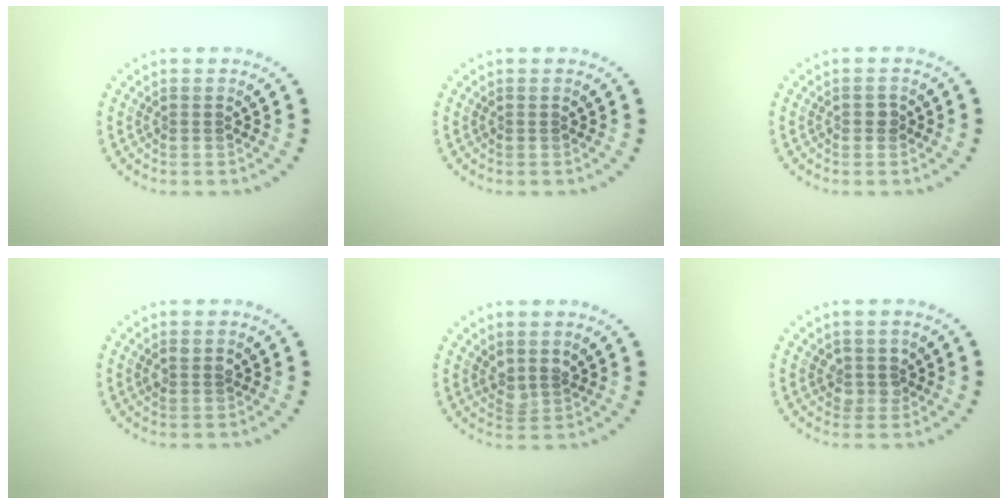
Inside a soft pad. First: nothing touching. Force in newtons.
{"total": 0.0}
{"total": 0.9, "press": 0.9, "slide": 0.1}
{"total": 1.0, "press": 1.0, "slide": 0.2}
{"total": 1.6, "press": 1.3, "slide": 0.9}
{"total": 1.7, "press": 1.5, "slide": 0.7}